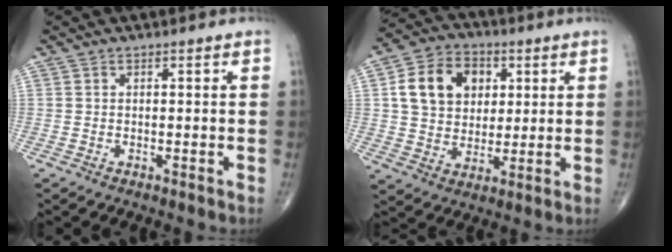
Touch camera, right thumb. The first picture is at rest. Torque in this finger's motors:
{"motor_torque": [1.62, 1.90, 0.39, -0.21, 0.08]}